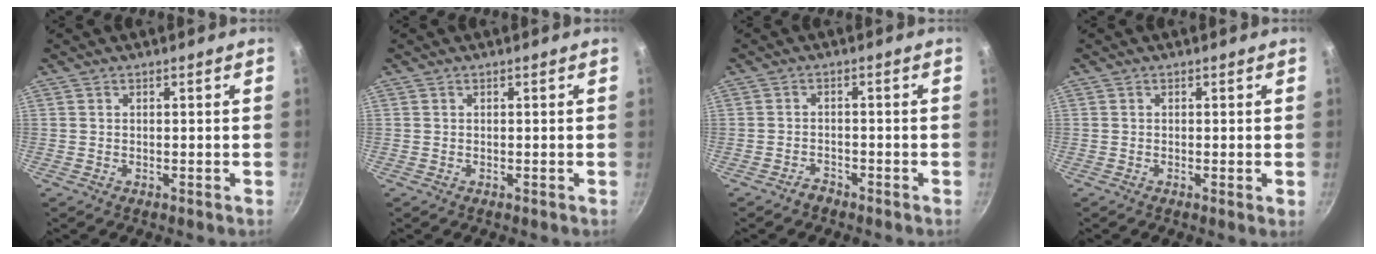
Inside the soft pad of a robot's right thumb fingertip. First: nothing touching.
{"total": 0.0}
{"total": 1.9, "force": [-1.7, 0.8, 0.3], "torque": [0.003, 0.024, -0.028]}
{"total": 1.1, "force": [-0.1, 0.1, 1.1], "torque": [-0.016, -0.005, -0.006]}